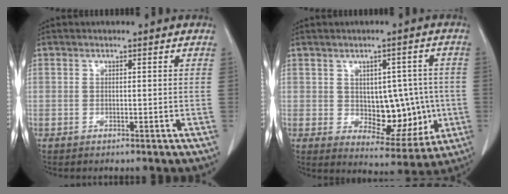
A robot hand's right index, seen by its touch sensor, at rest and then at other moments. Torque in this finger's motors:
{"motor_torque": [0.18, 0.22, 0.16, 0.03]}